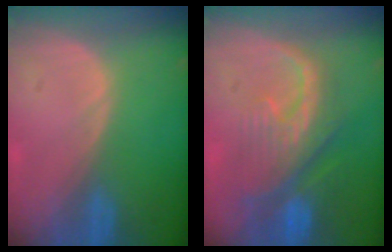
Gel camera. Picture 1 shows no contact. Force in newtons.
{"total": 10.3, "press": 9.1, "slide": 4.9}